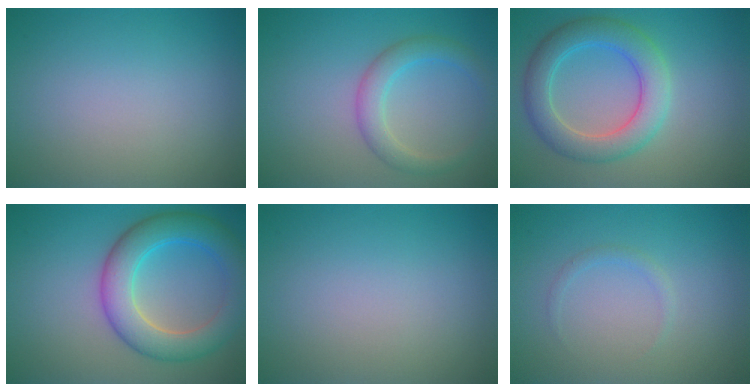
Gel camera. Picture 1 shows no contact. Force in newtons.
{"total": 3.0, "press": 3.0, "slide": 0.1}
{"total": 5.3, "press": 5.3, "slide": 0.1}
{"total": 6.6, "press": 6.6, "slide": 0.2}
{"total": 0.0}
{"total": 0.8, "press": 0.8, "slide": 0.0}